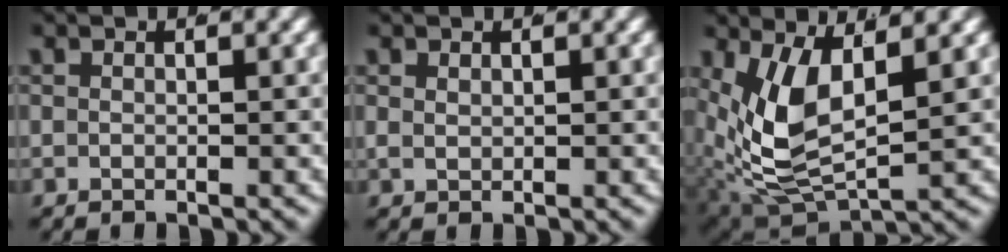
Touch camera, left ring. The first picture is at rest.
{"total": 0.6, "force": [0.5, 0.3, 0.2], "torque": [-0.010, -0.010, 0.020]}
{"total": 6.8, "force": [0.2, 3.8, 5.7], "torque": [-0.130, -0.038, 0.030]}